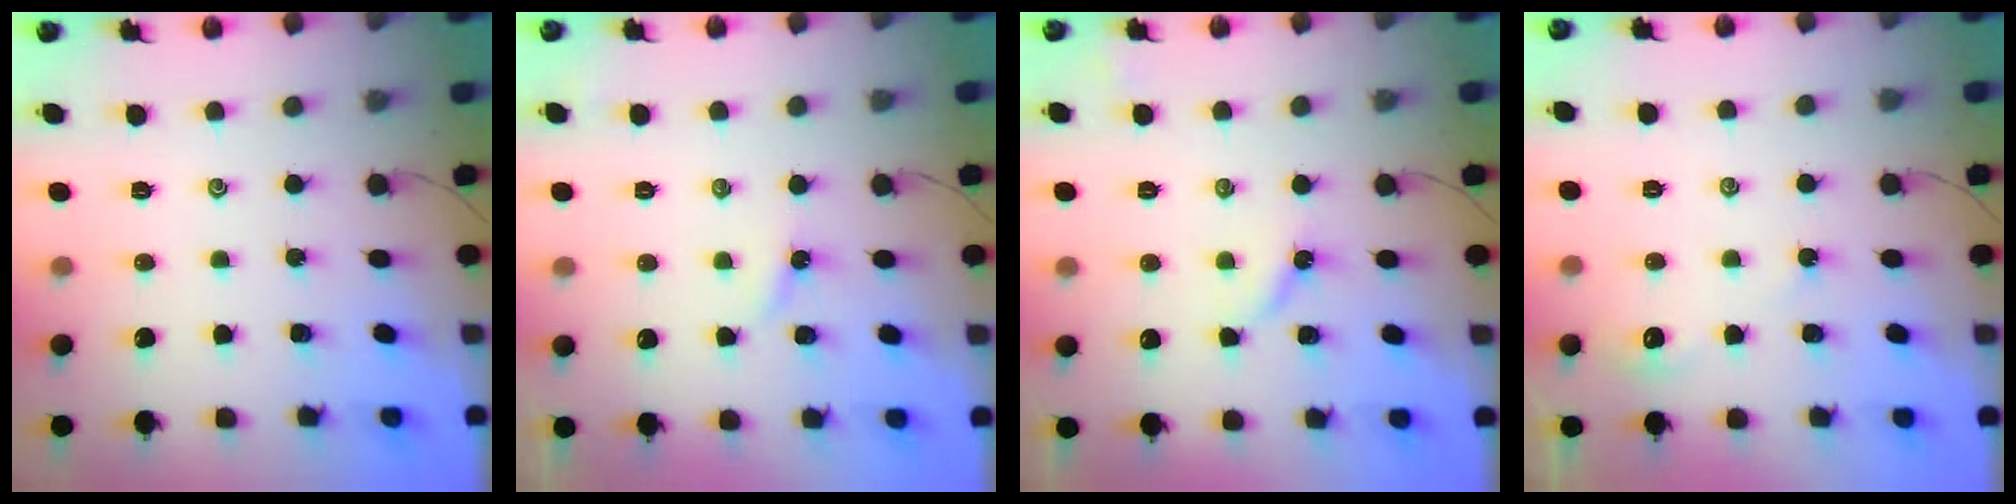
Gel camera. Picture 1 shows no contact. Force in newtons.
{"total": 2.3, "press": 2.3, "slide": 0.4}
{"total": 2.8, "press": 2.8, "slide": 0.4}
{"total": 2.6, "press": 2.5, "slide": 0.5}